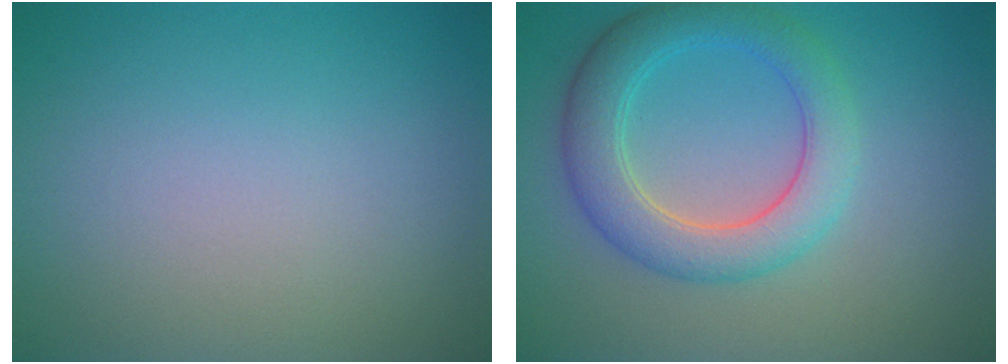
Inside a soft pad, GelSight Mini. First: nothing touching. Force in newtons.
{"total": 5.1, "press": 5.1, "slide": 0.3}